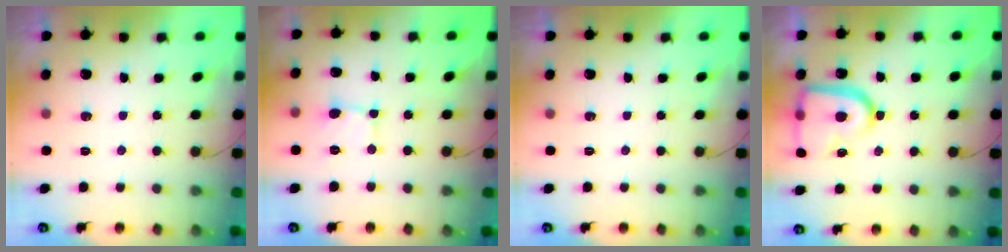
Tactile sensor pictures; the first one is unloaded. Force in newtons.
{"total": 1.8, "press": 1.7, "slide": 0.2}
{"total": 0.0}
{"total": 16.2, "press": 16.1, "slide": 1.5}